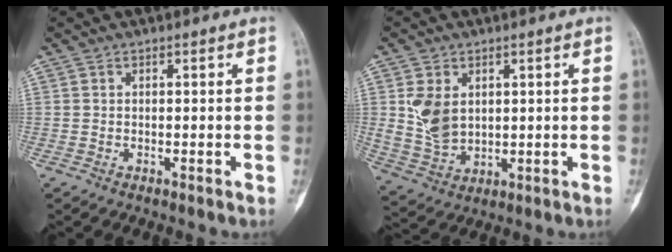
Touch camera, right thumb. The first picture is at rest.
{"total": 8.5, "force": [1.8, 6.0, 5.7], "torque": [-0.097, -0.011, 0.051]}